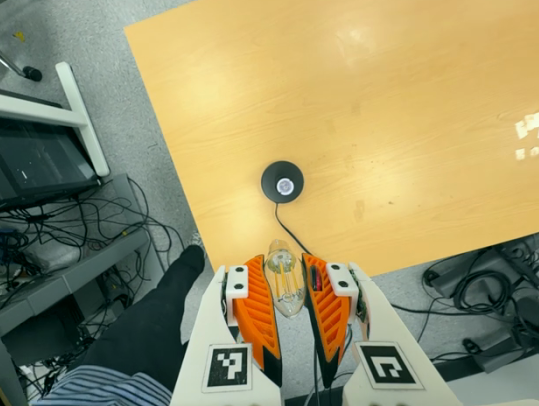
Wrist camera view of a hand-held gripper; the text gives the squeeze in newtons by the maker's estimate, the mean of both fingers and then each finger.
{"total": 21.4, "left": 25.8, "right": 17.0}